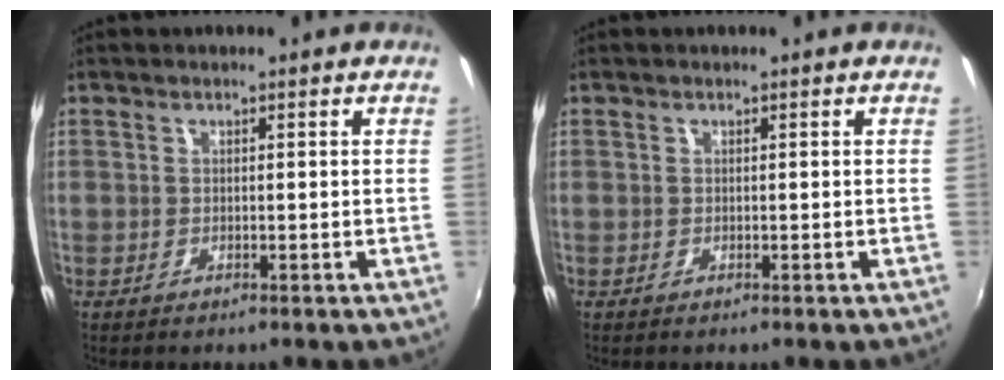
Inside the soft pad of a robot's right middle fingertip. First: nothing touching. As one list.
[{"total": 0.0}]